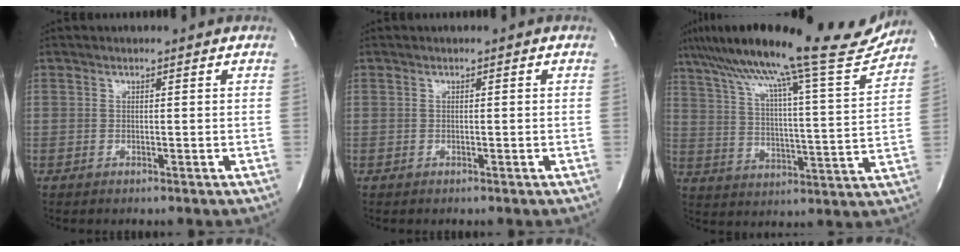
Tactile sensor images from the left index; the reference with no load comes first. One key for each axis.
{"total": 0.0}
{"total": 23.3, "fx": 19.6, "fy": 0.3, "fz": 12.5, "tx": -0.210, "ty": -0.014, "tz": 0.281}